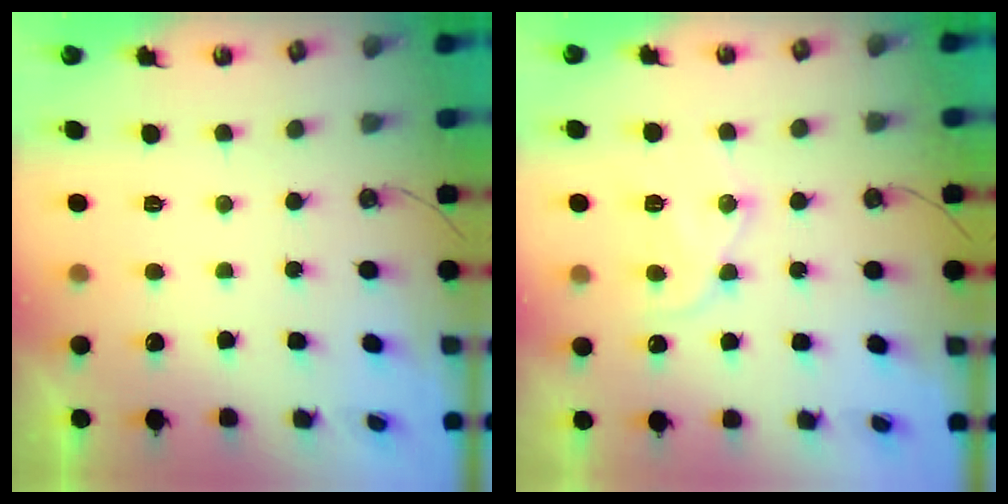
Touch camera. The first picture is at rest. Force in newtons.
{"total": 13.5, "press": 13.5, "slide": 1.0}